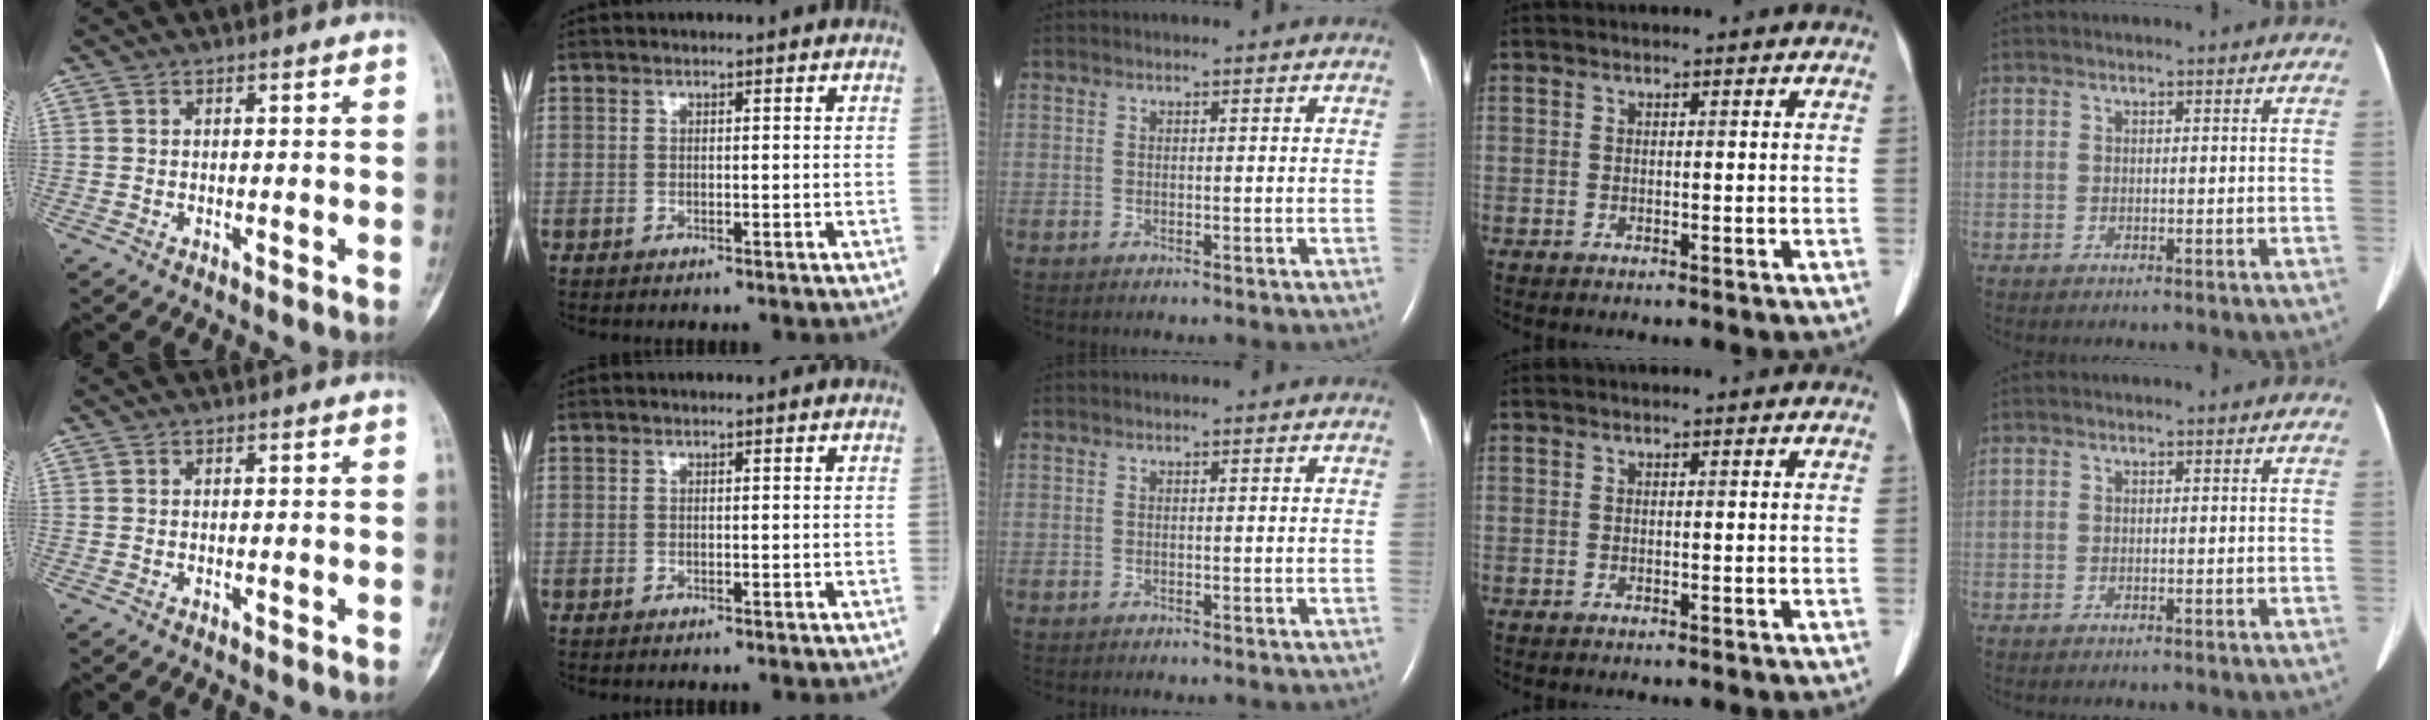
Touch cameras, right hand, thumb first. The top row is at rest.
{}